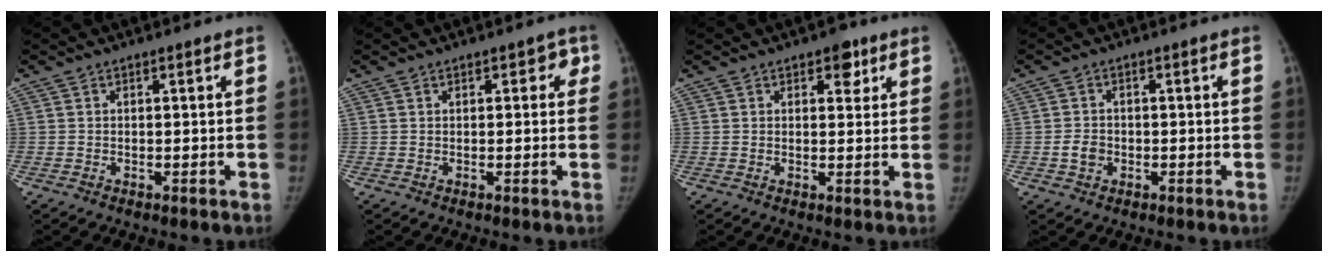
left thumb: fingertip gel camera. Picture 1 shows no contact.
{"total": 2.1, "force": [0.6, 1.5, 1.4], "torque": [0.011, 0.005, -0.002]}
{"total": 3.7, "force": [2.0, 2.3, 2.1], "torque": [-0.001, -0.007, 0.022]}
{"total": 2.8, "force": [-0.9, 2.4, 1.3], "torque": [-0.015, 0.007, -0.018]}